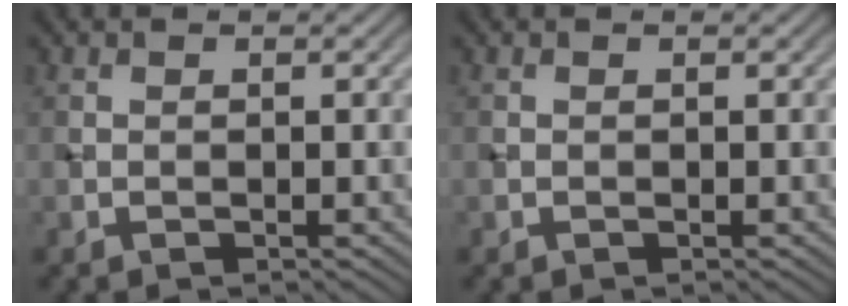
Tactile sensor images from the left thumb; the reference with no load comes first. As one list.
[{"total": 0.0}]